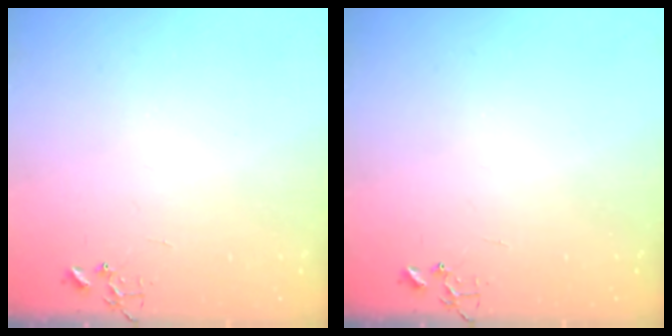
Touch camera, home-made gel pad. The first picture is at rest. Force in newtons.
{"total": 0.0}